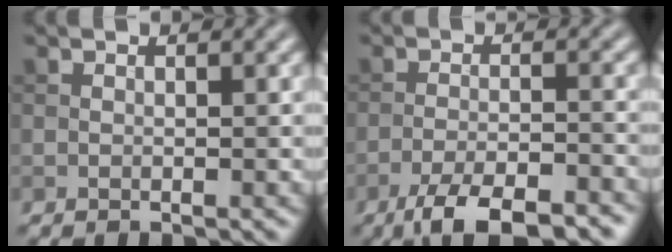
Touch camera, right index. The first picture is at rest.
{"total": 6.9, "force": [-5.1, 1.7, 4.3], "torque": [-0.071, -0.002, -0.087]}